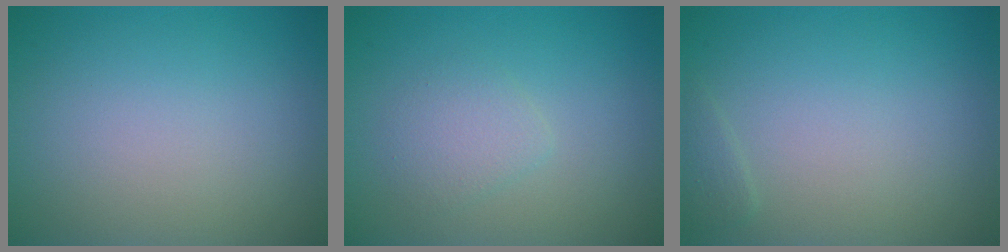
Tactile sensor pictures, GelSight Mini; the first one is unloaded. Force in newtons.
{"total": 1.8, "press": 1.8, "slide": 0.1}
{"total": 0.7, "press": 0.7, "slide": 0.1}